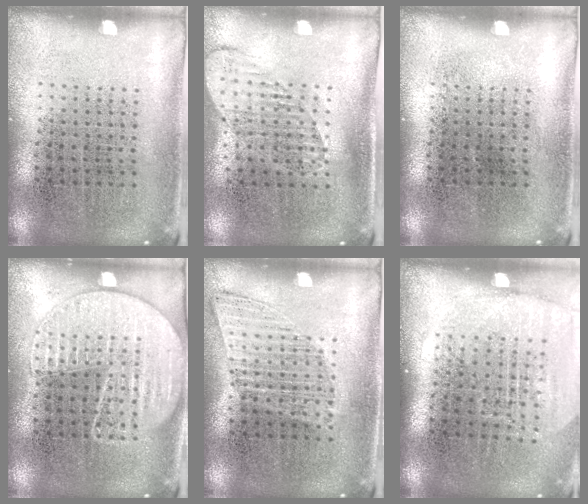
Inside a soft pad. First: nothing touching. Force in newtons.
{"total": 1.4, "press": 1.1, "slide": 0.8}
{"total": 0.0}
{"total": 1.7, "press": 1.6, "slide": 0.2}
{"total": 0.9, "press": 0.9, "slide": 0.3}
{"total": 1.8, "press": 1.6, "slide": 0.9}